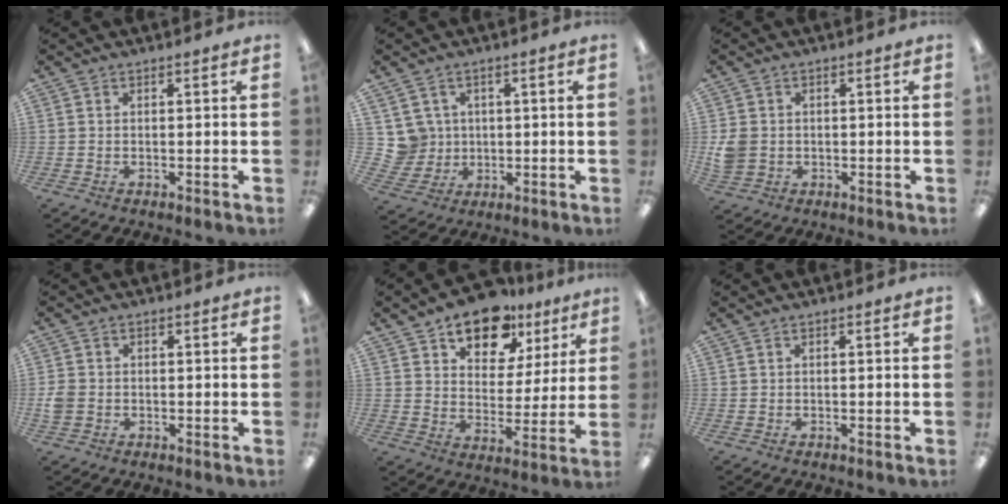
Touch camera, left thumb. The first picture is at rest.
{"total": 6.1, "force": [2.1, 5.8, 0.2], "torque": [-0.015, 0.000, 0.045]}
{"total": 4.7, "force": [-0.2, 4.2, 2.1], "torque": [-0.037, 0.005, -0.002]}
{"total": 3.1, "force": [-0.8, 2.6, 1.6], "torque": [-0.025, 0.008, -0.013]}
{"total": 13.9, "force": [10.3, 7.6, 5.3], "torque": [-0.084, -0.060, 0.186]}
{"total": 0.0}